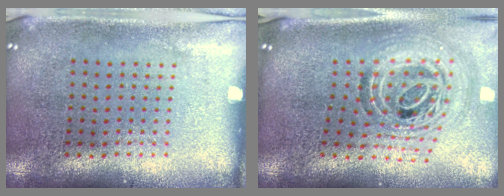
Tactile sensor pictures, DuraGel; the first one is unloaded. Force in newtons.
{"total": 1.9, "press": 1.5, "slide": 1.2}